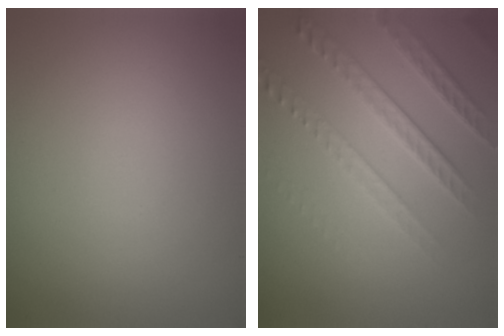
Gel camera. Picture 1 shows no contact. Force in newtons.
{"total": 4.9, "press": 3.4, "slide": 3.6}